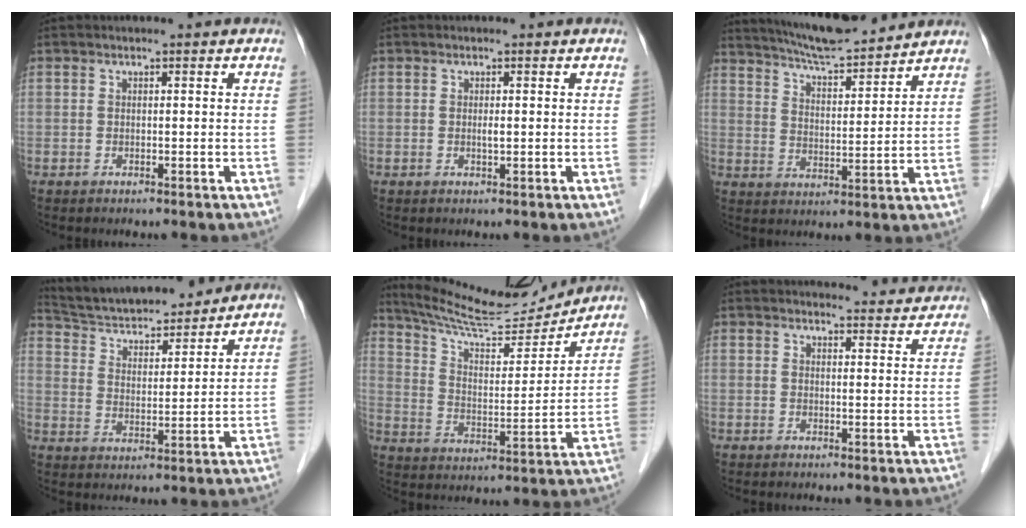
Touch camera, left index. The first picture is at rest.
{"total": 0.7, "force": [0.0, 0.1, 0.7], "torque": [-0.015, -0.003, 0.001]}
{"total": 12.1, "force": [11.3, 1.0, 4.4], "torque": [-0.079, 0.012, 0.183]}
{"total": 15.9, "force": [14.7, 3.1, 5.2], "torque": [-0.087, 0.017, 0.242]}
{"total": 16.1, "force": [15.4, 1.5, 4.5], "torque": [-0.084, -0.006, 0.245]}
{"total": 7.7, "force": [7.6, 1.3, 0.5], "torque": [0.009, -0.003, 0.072]}